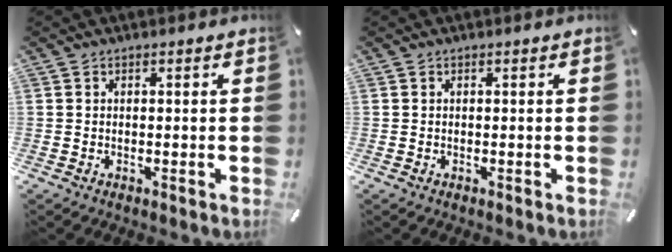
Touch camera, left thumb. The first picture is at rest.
{"total": 0.0}